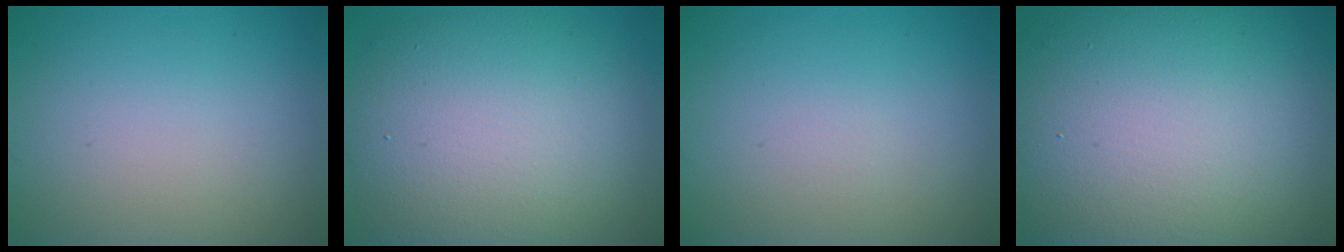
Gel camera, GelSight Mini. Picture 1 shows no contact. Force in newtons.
{"total": 11.6, "press": 11.6, "slide": 0.6}
{"total": 0.0}
{"total": 17.6, "press": 17.6, "slide": 1.1}